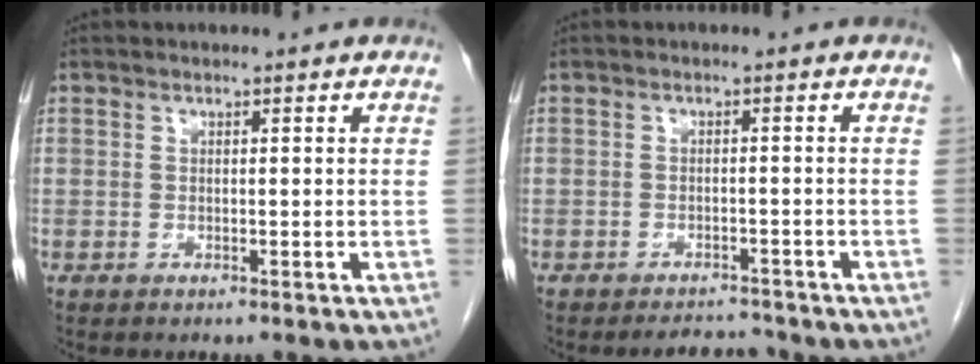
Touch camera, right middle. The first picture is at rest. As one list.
[{"total": 2.7, "force": [-2.6, 0.6, 0.2], "torque": [-0.002, -0.007, -0.036]}]